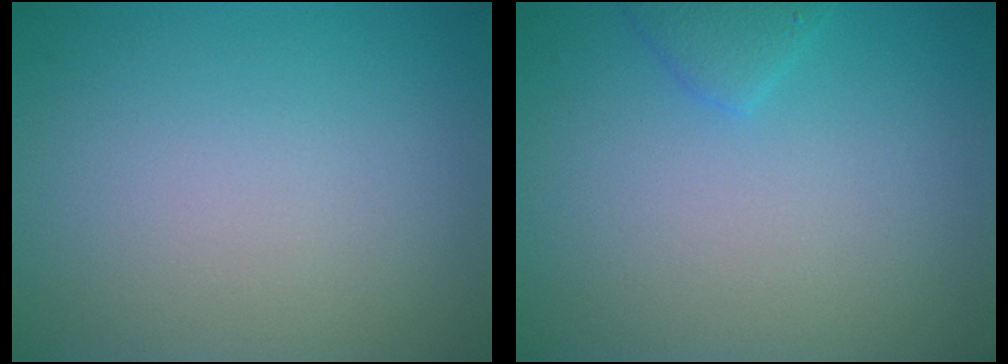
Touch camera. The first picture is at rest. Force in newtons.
{"total": 1.3, "press": 1.3, "slide": 0.1}